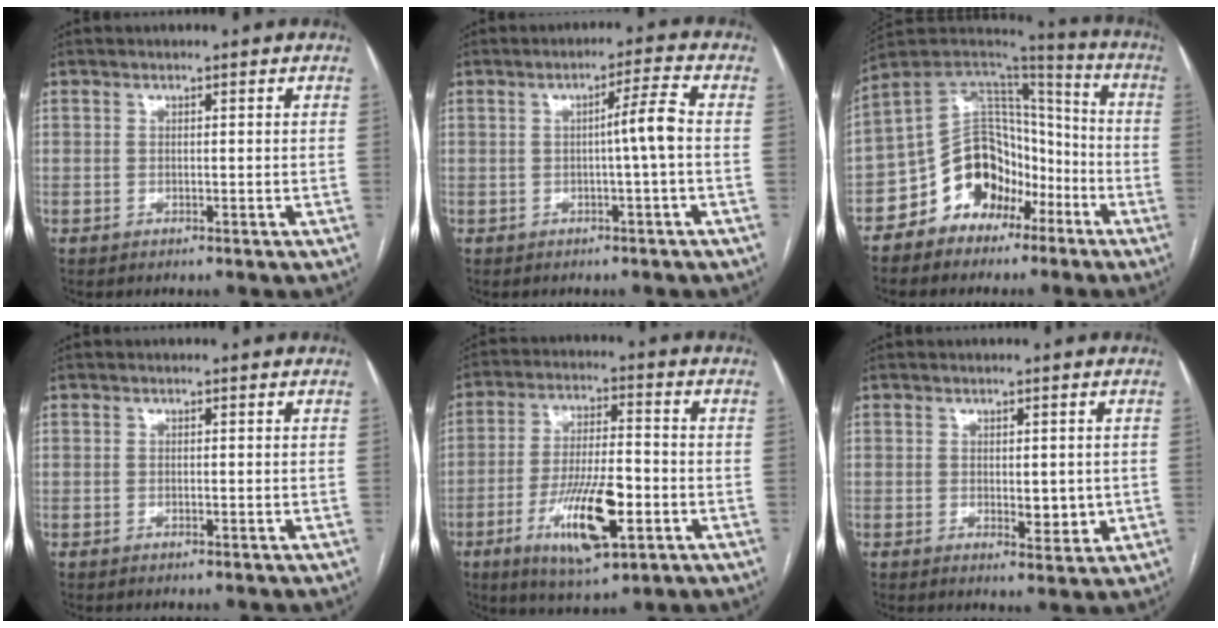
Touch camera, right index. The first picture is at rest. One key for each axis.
{"total": 4.3, "fx": -0.4, "fy": -0.7, "fz": 4.2, "tx": -0.064, "ty": 0.008, "tz": -0.007}
{"total": 14.1, "fx": -7.4, "fy": 9.8, "fz": 6.9, "tx": -0.134, "ty": 0.053, "tz": -0.129}
{"total": 0.0}
{"total": 13.4, "fx": -4.9, "fy": 3.4, "fz": 12.0, "tx": -0.227, "ty": -0.010, "tz": -0.078}
{"total": 3.8, "fx": -0.2, "fy": 1.7, "fz": 3.4, "tx": -0.046, "ty": -0.009, "tz": 0.003}